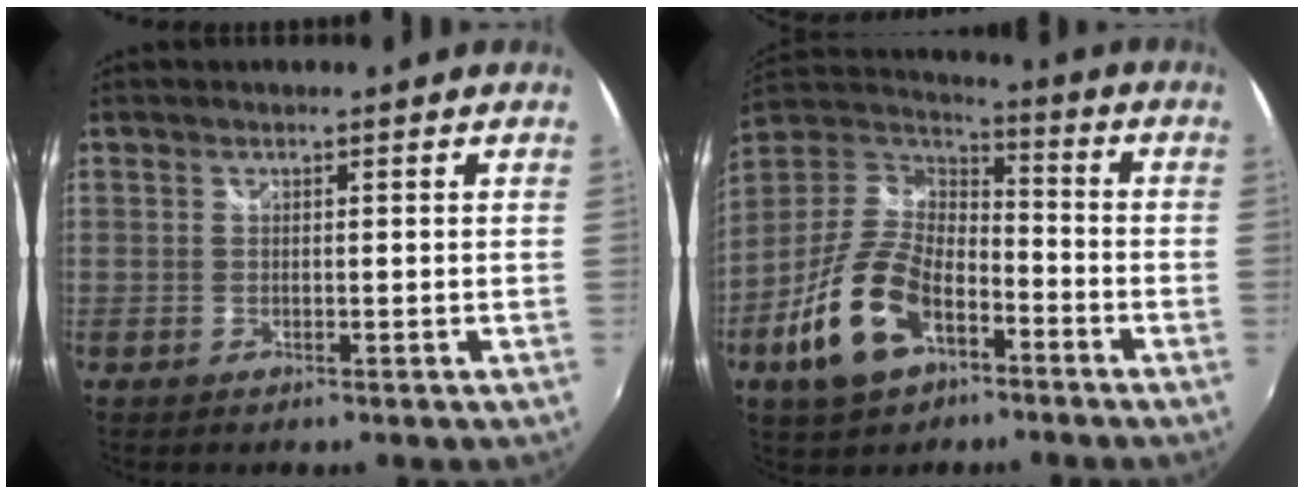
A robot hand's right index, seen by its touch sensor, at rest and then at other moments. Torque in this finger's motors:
{"motor_torque": [1.13, -1.01, 0.91, 0.21]}